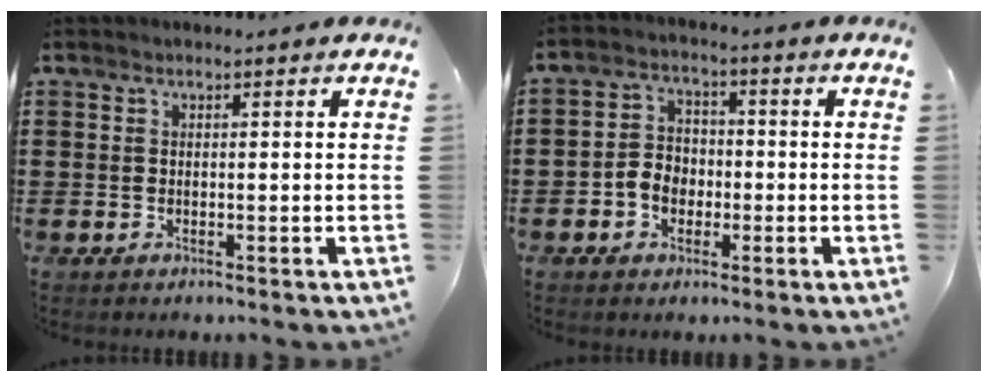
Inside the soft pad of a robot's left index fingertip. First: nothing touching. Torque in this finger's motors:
{"motor_torque": [0.38, 0.35, 0.19, 0.06]}